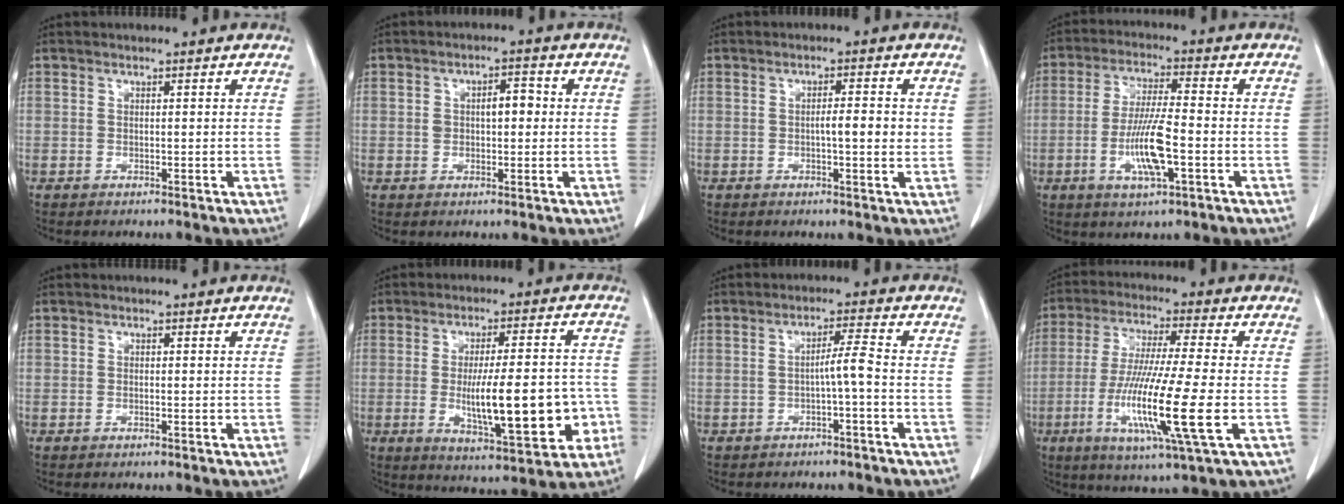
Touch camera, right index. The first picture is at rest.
{"total": 4.3, "force": [0.5, 2.3, 3.7], "torque": [-0.059, 0.019, 0.015]}
{"total": 3.8, "force": [0.1, 0.6, 3.7], "torque": [-0.060, 0.000, 0.000]}
{"total": 9.3, "force": [-2.6, 1.3, 8.8], "torque": [-0.172, -0.008, -0.047]}
{"total": 0.0}
{"total": 14.7, "force": [-2.8, 3.3, 14.1], "torque": [-0.218, 0.001, -0.032]}
{"total": 3.2, "force": [-0.9, -0.3, 3.1], "torque": [-0.047, 0.008, -0.012]}
{"total": 15.4, "force": [-3.9, 0.0, 14.9], "torque": [-0.294, -0.030, -0.074]}